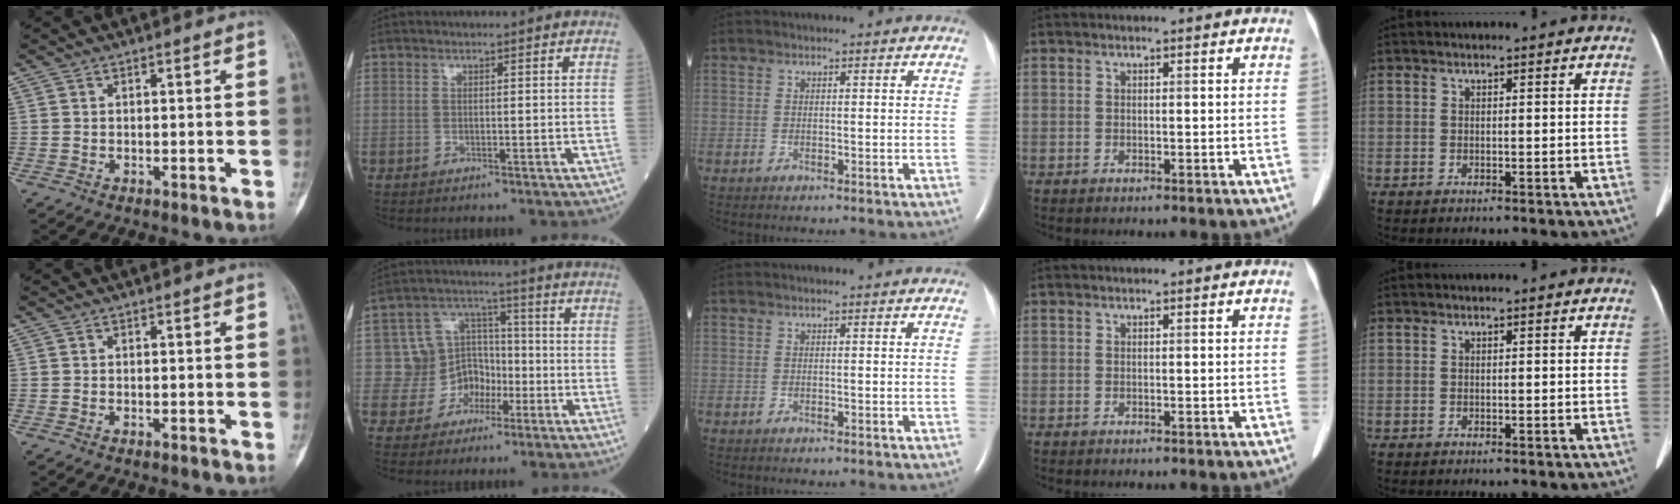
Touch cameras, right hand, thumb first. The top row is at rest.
{"index": {"total": 7.5, "force": [-2.3, 7.1, 0.9], "torque": [0.007, 0.028, -0.032]}}